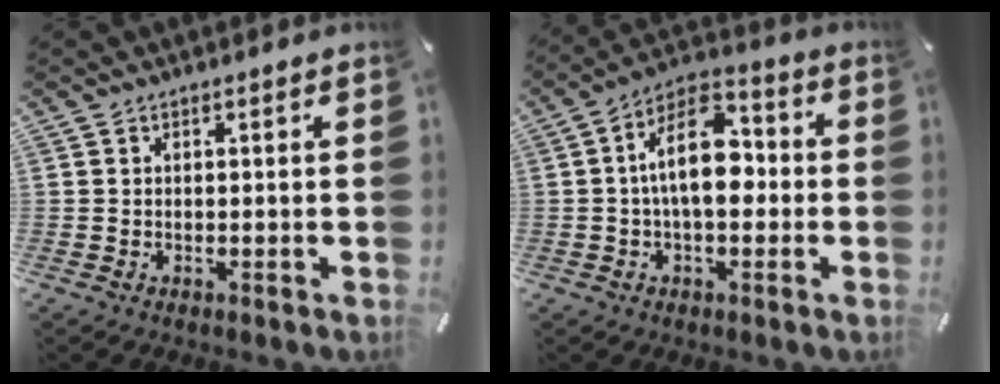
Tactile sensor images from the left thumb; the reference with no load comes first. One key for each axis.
{"total": 14.3, "fx": 0.1, "fy": 7.8, "fz": 11.9, "tx": -0.209, "ty": -0.002, "tz": 0.002}